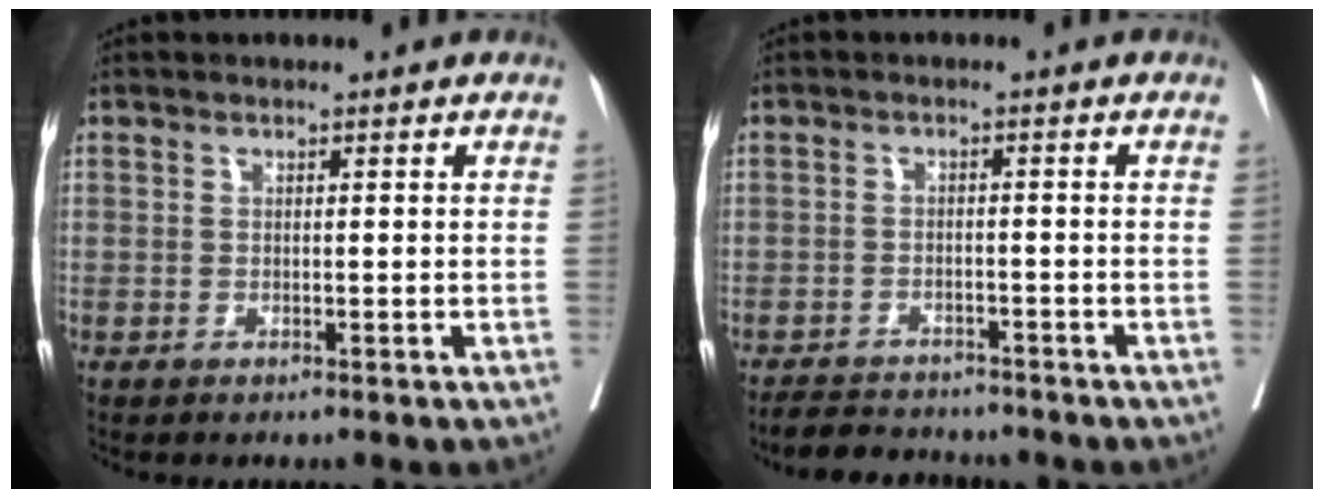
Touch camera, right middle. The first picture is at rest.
{"total": 5.9, "force": [-5.6, 1.6, 1.0], "torque": [-0.014, -0.008, -0.085]}